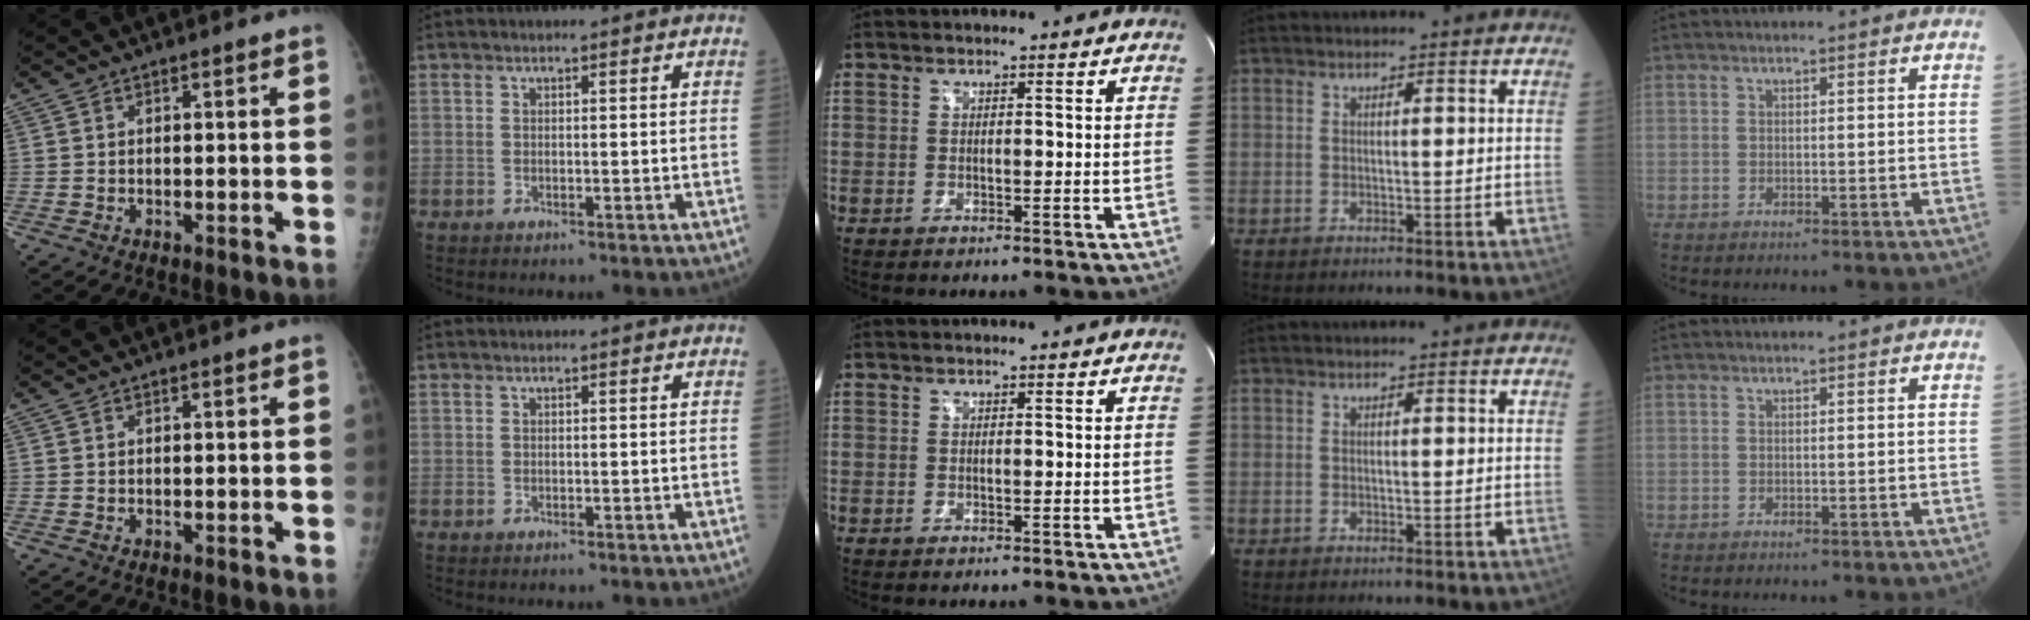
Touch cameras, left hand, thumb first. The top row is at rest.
{}